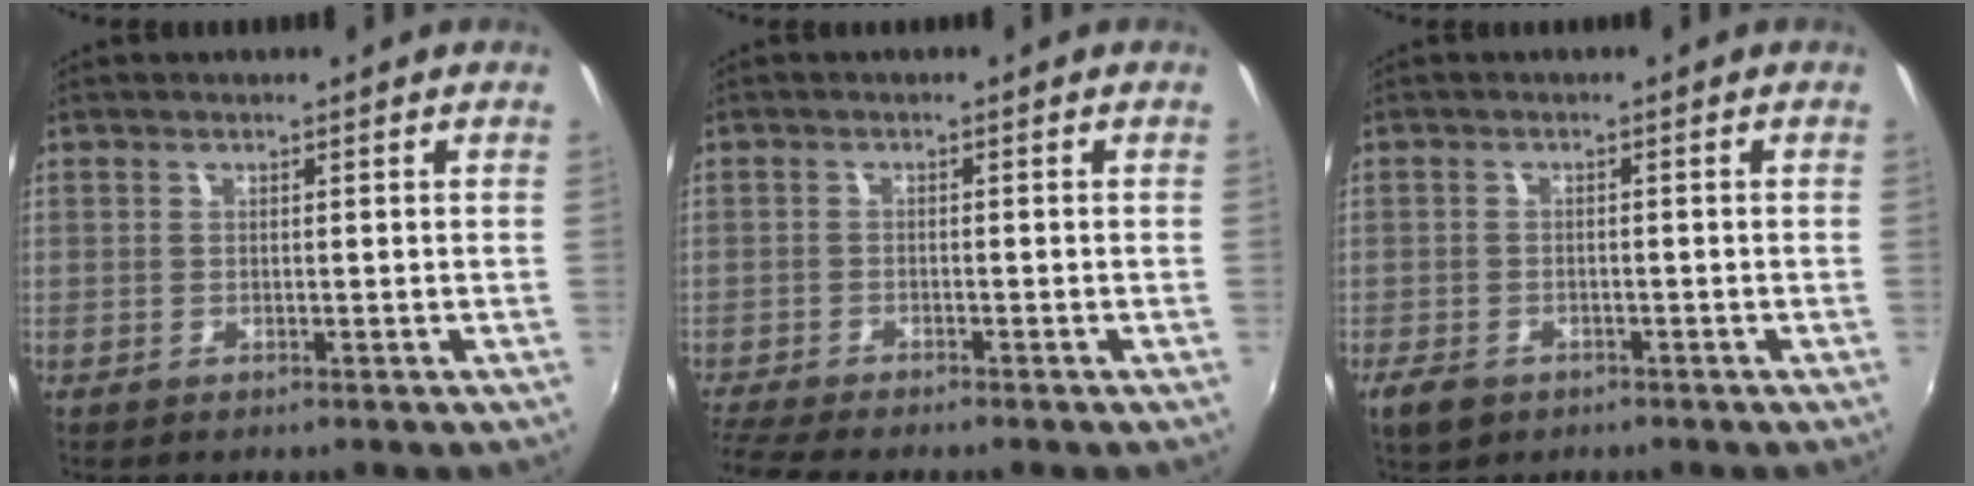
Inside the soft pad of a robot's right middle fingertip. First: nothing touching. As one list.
[{"total": 6.3, "force": [-5.7, 0.3, 2.6], "torque": [-0.077, -0.028, -0.100]}, {"total": 4.4, "force": [-2.8, 2.7, 2.1], "torque": [-0.054, -0.009, -0.049]}]